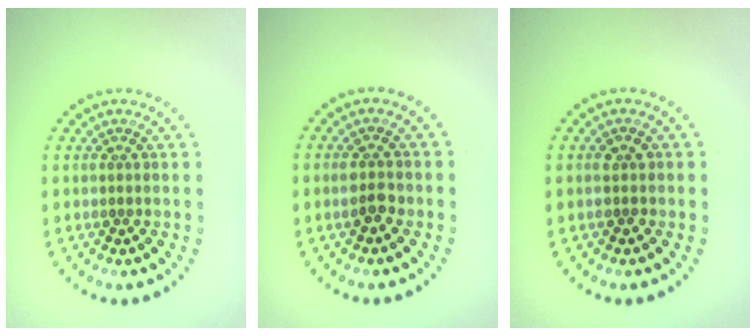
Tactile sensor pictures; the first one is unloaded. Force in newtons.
{"total": 1.9, "press": 1.9, "slide": 0.2}
{"total": 1.4, "press": 1.3, "slide": 0.3}